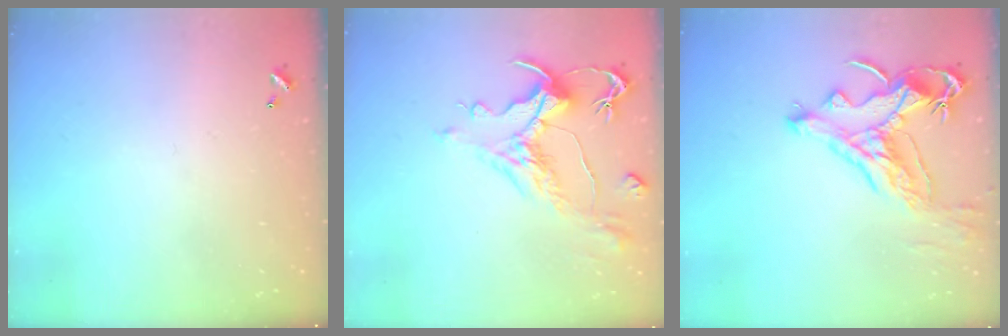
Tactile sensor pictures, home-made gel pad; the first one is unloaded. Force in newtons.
{"total": 1.8, "press": 1.1, "slide": 1.4}
{"total": 5.6, "press": 5.5, "slide": 1.4}